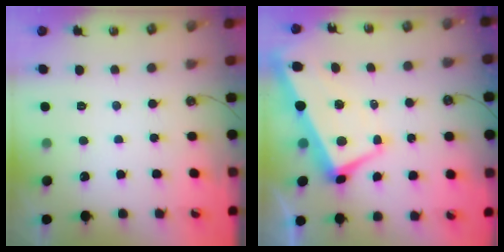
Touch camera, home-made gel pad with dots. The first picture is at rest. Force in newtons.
{"total": 1.8, "press": 1.1, "slide": 1.3}